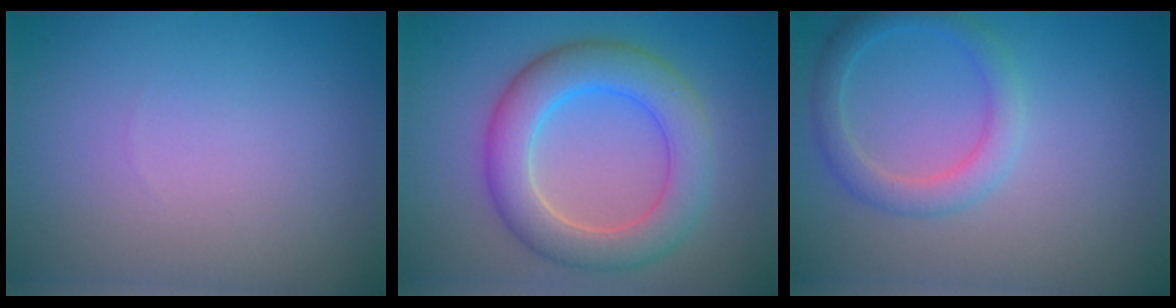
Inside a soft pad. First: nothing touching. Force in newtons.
{"total": 6.3, "press": 6.3, "slide": 0.5}
{"total": 2.8, "press": 2.8, "slide": 0.1}